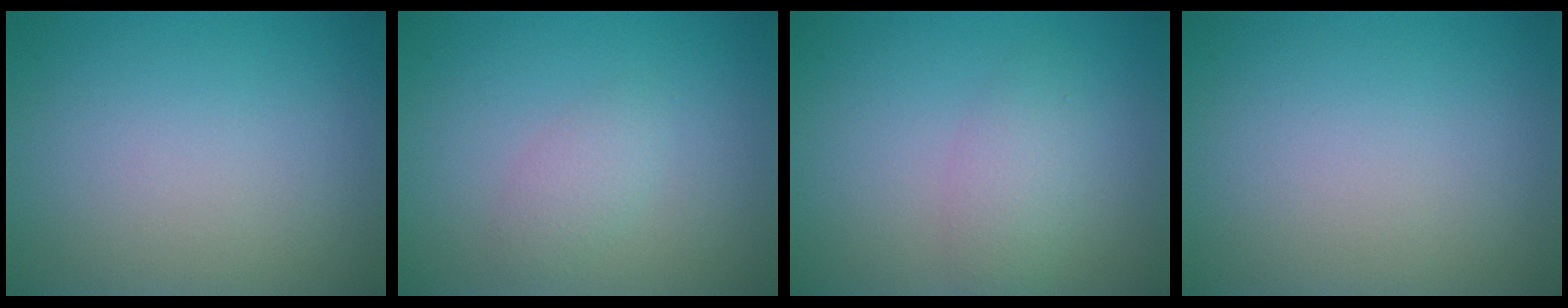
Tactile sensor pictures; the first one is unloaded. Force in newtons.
{"total": 1.7, "press": 1.7, "slide": 0.1}
{"total": 2.3, "press": 2.3, "slide": 0.0}
{"total": 0.0}